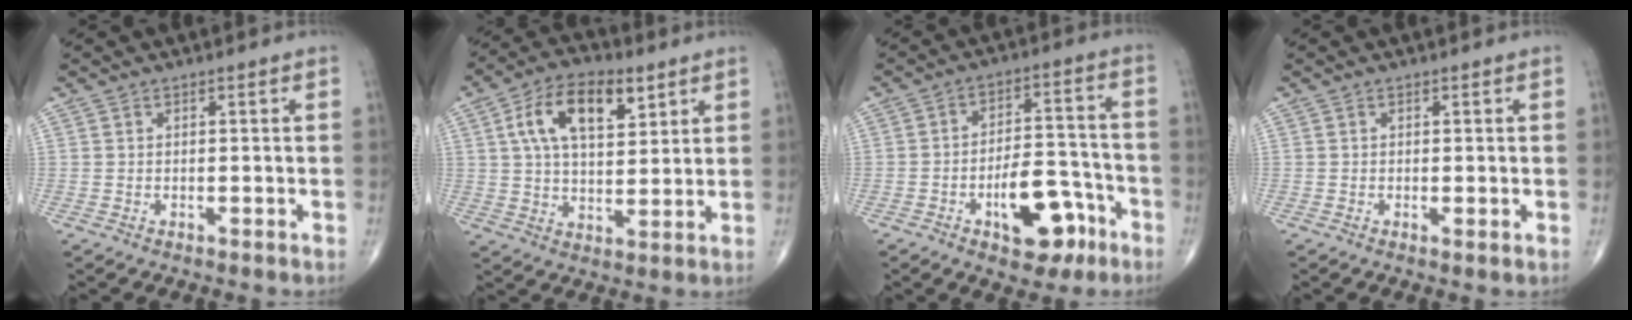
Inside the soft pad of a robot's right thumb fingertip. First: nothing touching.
{"total": 13.8, "force": [5.5, 7.2, 10.4], "torque": [-0.163, -0.006, 0.095]}
{"total": 12.4, "force": [-5.9, 6.3, 8.9], "torque": [-0.105, 0.048, -0.083]}
{"total": 0.7, "force": [-0.1, 0.1, 0.7], "torque": [-0.012, -0.004, -0.004]}